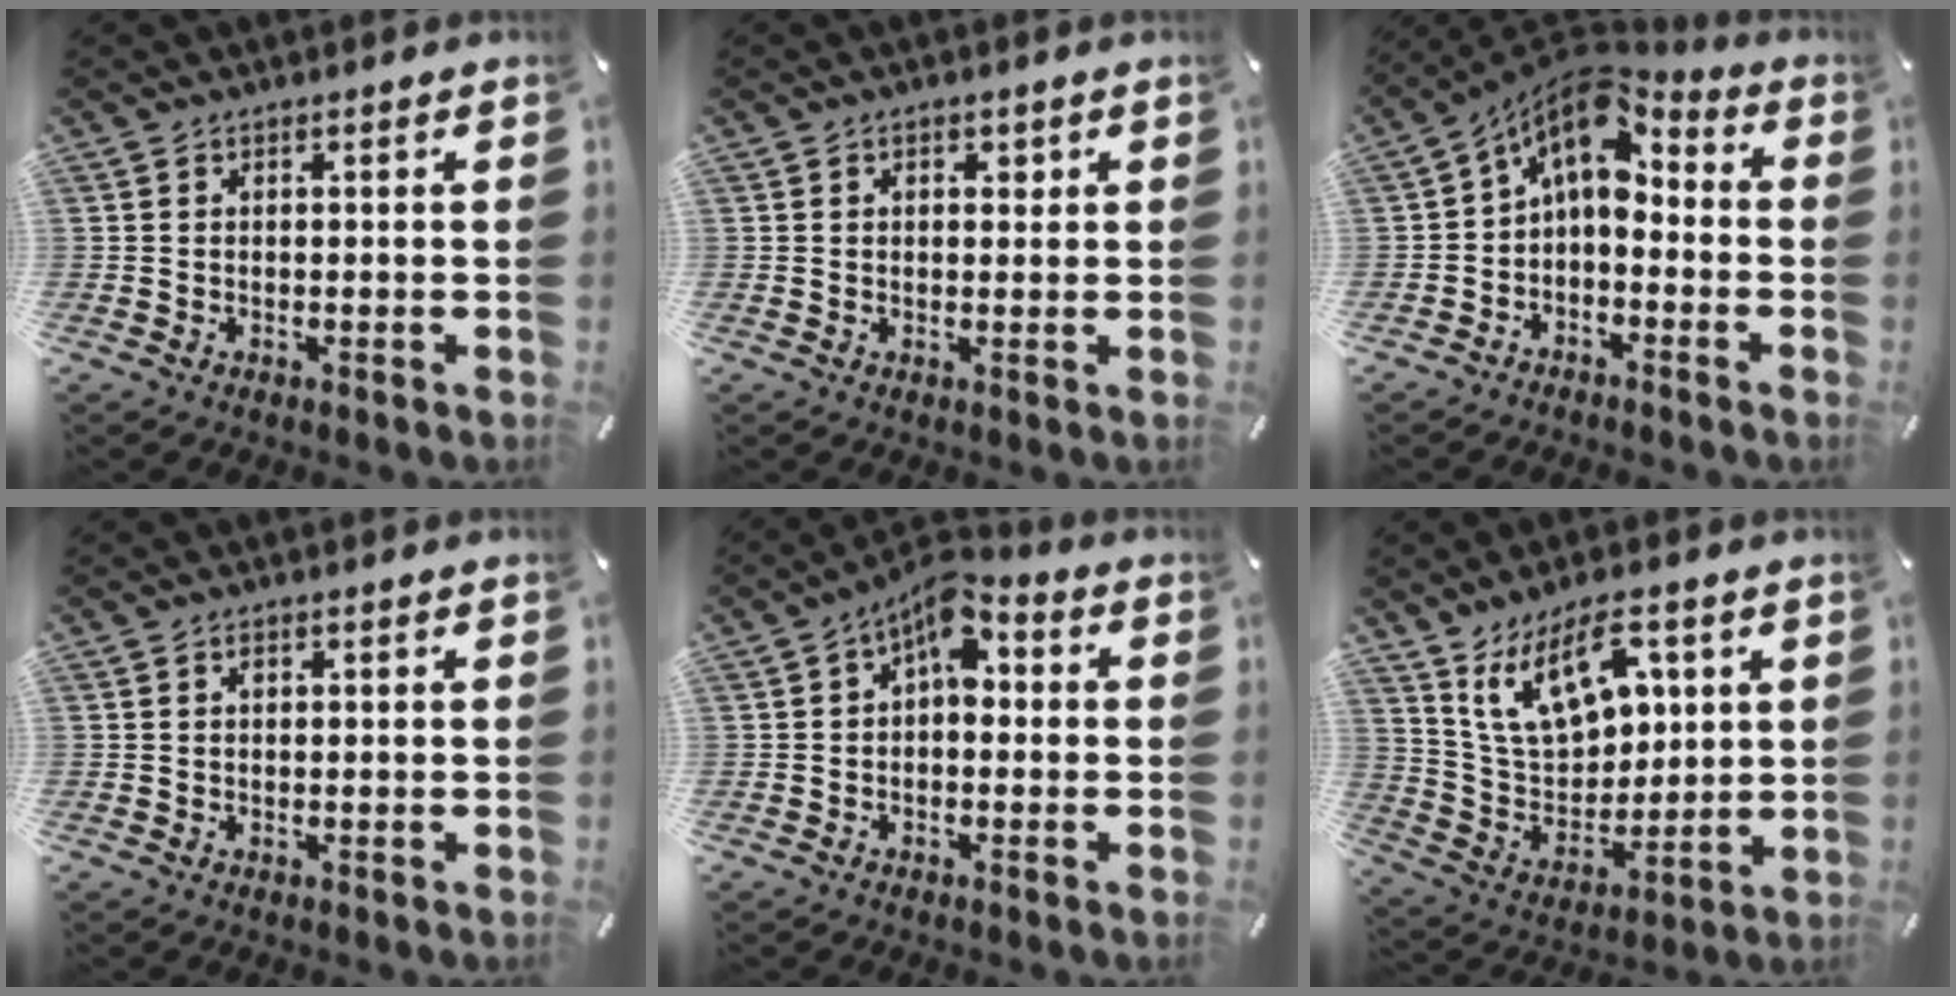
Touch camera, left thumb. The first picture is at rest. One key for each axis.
{"total": 2.2, "fx": 0.7, "fy": 1.5, "fz": 1.4, "tx": -0.014, "ty": 0.002, "tz": 0.006}
{"total": 9.2, "fx": 2.1, "fy": 6.4, "fz": 6.3, "tx": -0.113, "ty": -0.021, "tz": 0.037}
{"total": 0.9, "fx": 0.3, "fy": 0.6, "fz": 0.7, "tx": -0.013, "ty": 0.003, "tz": 0.004}
{"total": 5.8, "fx": 1.5, "fy": 3.2, "fz": 4.6, "tx": -0.075, "ty": -0.003, "tz": 0.021}
{"total": 16.0, "fx": 8.1, "fy": 9.7, "fz": 9.8, "tx": -0.195, "ty": -0.020, "tz": 0.150}